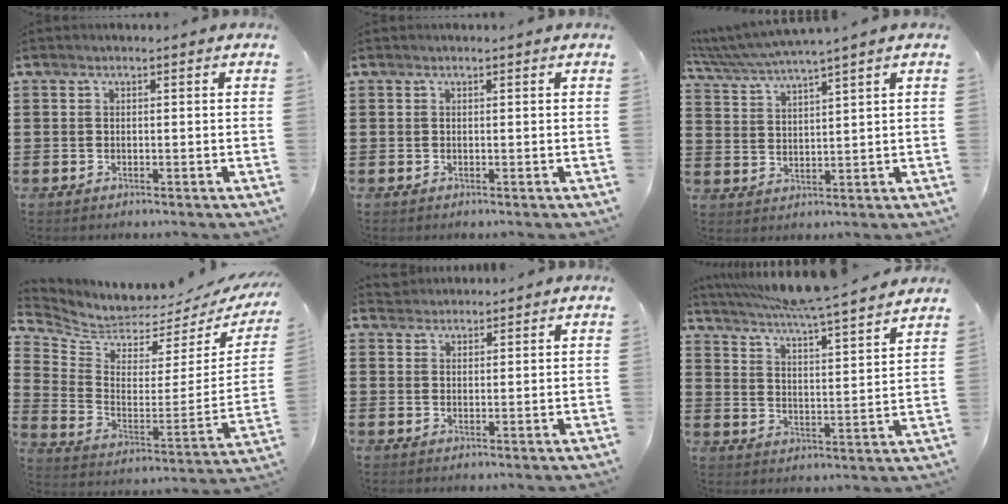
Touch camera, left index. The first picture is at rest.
{"total": 0.0}
{"total": 3.8, "force": [3.5, -0.6, 1.5], "torque": [-0.043, -0.021, 0.058]}
{"total": 3.4, "force": [3.3, 0.9, 0.5], "torque": [-0.041, -0.055, 0.052]}
{"total": 1.9, "force": [1.8, 0.5, -0.3], "torque": [0.000, 0.003, 0.037]}
{"total": 6.5, "force": [5.9, -0.7, 2.8], "torque": [-0.078, -0.043, 0.097]}